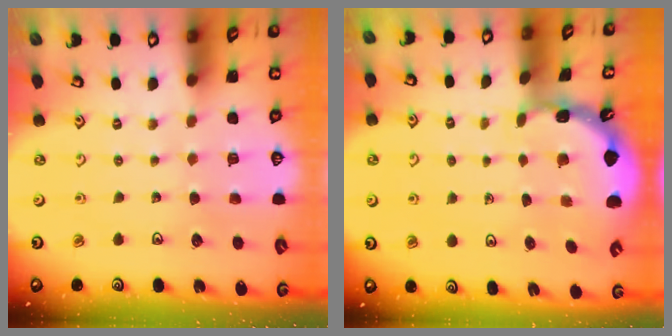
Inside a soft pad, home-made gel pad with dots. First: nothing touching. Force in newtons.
{"total": 1.8, "press": 1.8, "slide": 0.1}